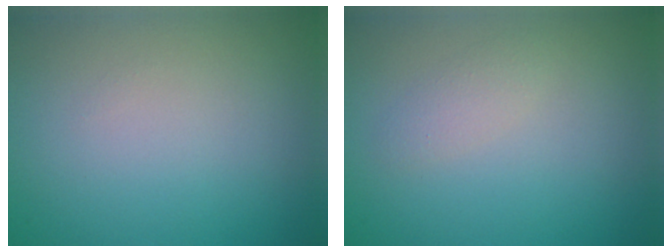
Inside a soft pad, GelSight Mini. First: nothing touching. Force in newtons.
{"total": 1.3, "press": 1.3, "slide": 0.0}